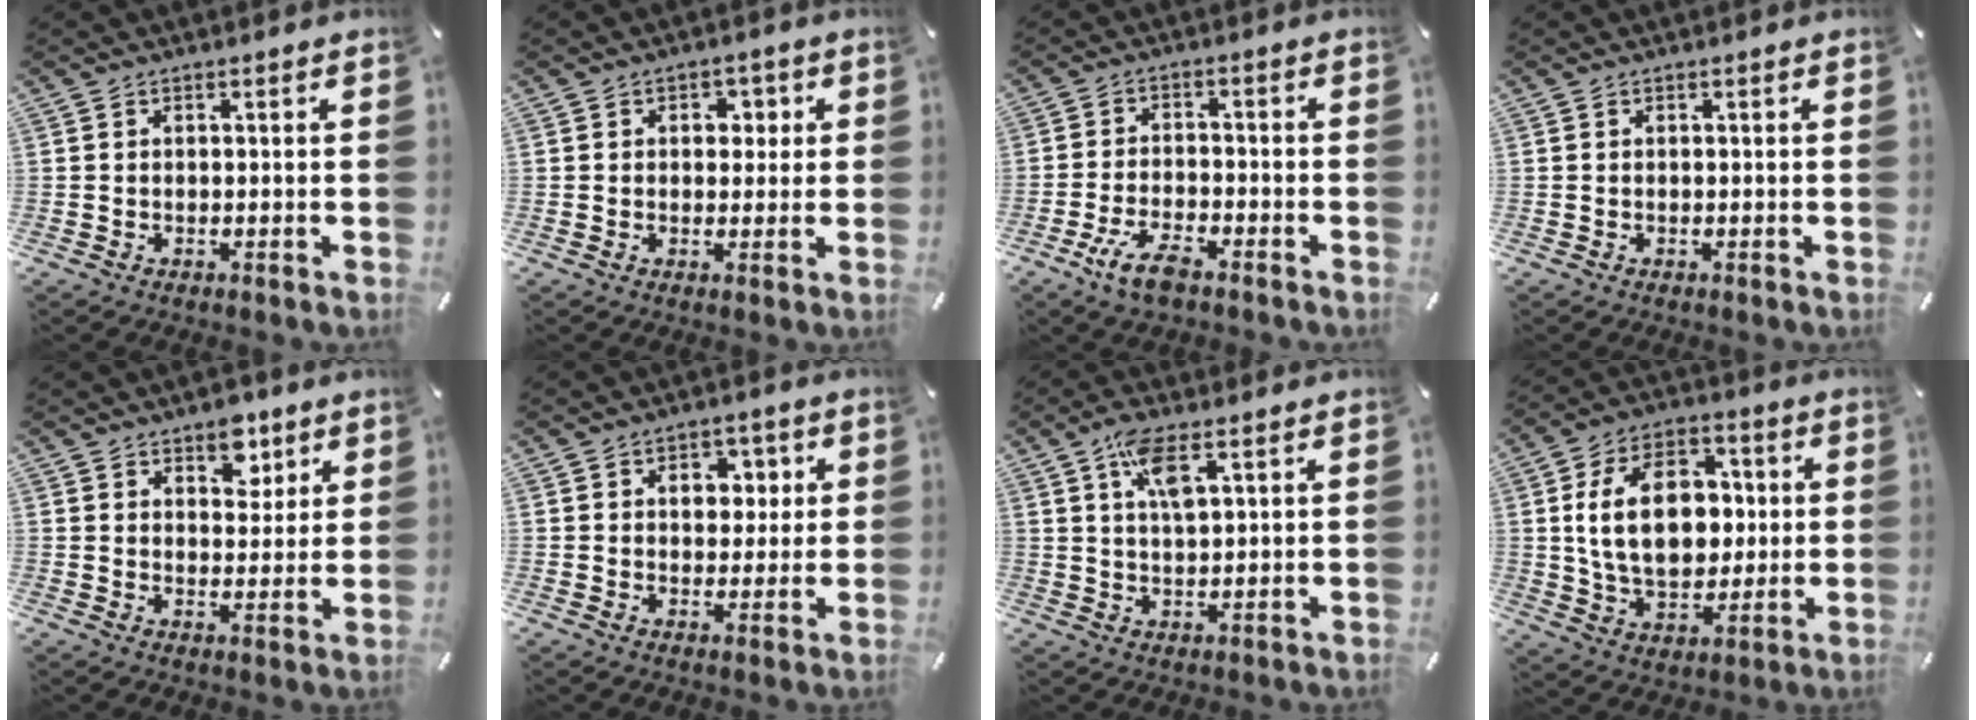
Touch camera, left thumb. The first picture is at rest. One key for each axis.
{"total": 3.5, "fx": 0.4, "fy": 2.8, "fz": 2.0, "tx": -0.012, "ty": -0.003, "tz": -0.005}
{"total": 7.4, "fx": -4.8, "fy": 2.7, "fz": 4.9, "tx": -0.105, "ty": 0.015, "tz": -0.088}
{"total": 0.0}
{"total": 6.8, "fx": 4.6, "fy": 4.5, "fz": 2.5, "tx": -0.009, "ty": -0.025, "tz": 0.072}
{"total": 6.1, "fx": 1.3, "fy": 4.8, "fz": 3.5, "tx": -0.041, "ty": -0.002, "tz": 0.012}
{"total": 7.1, "fx": 3.5, "fy": 2.7, "fz": 5.5, "tx": -0.103, "ty": -0.001, "tz": 0.059}
{"total": 17.9, "fx": 1.7, "fy": 12.3, "fz": 12.9, "tx": -0.242, "ty": 0.013, "tz": 0.030}